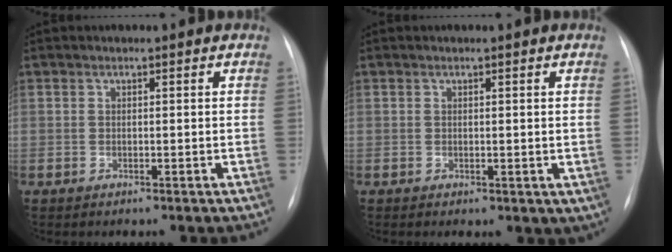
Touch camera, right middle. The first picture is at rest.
{"total": 1.5, "force": [0.3, 1.0, 1.1], "torque": [-0.016, -0.006, 0.011]}